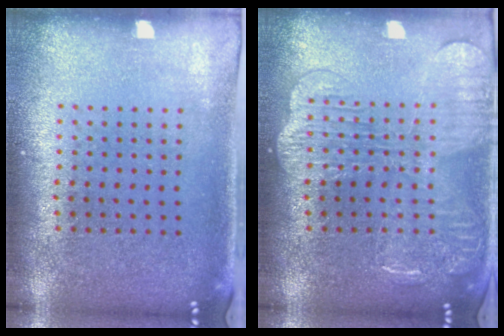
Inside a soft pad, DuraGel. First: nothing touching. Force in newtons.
{"total": 3.9, "press": 3.9, "slide": 0.6}